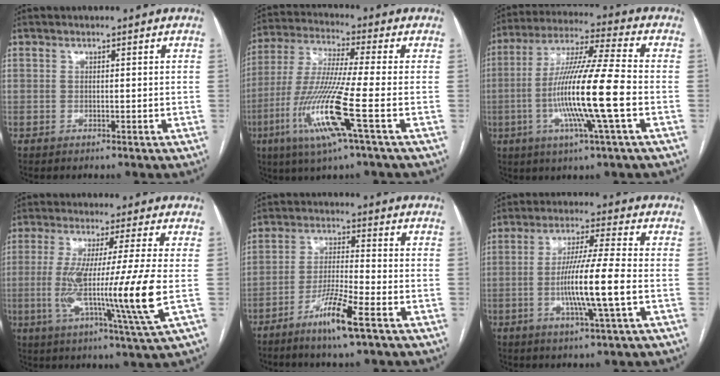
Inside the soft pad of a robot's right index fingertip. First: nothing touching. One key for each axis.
{"total": 14.1, "fx": -5.1, "fy": -0.9, "fz": 13.1, "tx": -0.275, "ty": -0.026, "tz": -0.104}
{"total": 15.8, "fx": -3.4, "fy": -0.7, "fz": 15.4, "tx": -0.295, "ty": -0.008, "tz": -0.073}
{"total": 15.5, "fx": -1.9, "fy": -1.6, "fz": 15.3, "tx": -0.288, "ty": -0.030, "tz": -0.041}
{"total": 8.1, "fx": -4.8, "fy": -0.1, "fz": 6.6, "tx": -0.129, "ty": -0.012, "tz": -0.090}
{"total": 10.8, "fx": -2.2, "fy": -0.6, "fz": 10.6, "tx": -0.200, "ty": -0.009, "tz": -0.047}